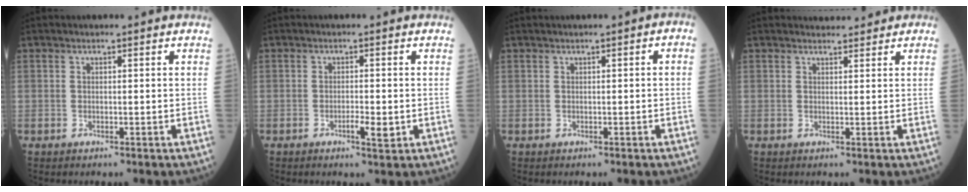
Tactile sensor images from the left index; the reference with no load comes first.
{"total": 1.9, "force": [-0.9, 0.5, 1.6], "torque": [-0.027, -0.002, -0.014]}
{"total": 1.0, "force": [0.1, 0.3, 1.0], "torque": [-0.013, 0.010, 0.003]}
{"total": 3.1, "force": [2.9, 0.8, 0.5], "torque": [-0.006, 0.016, 0.039]}